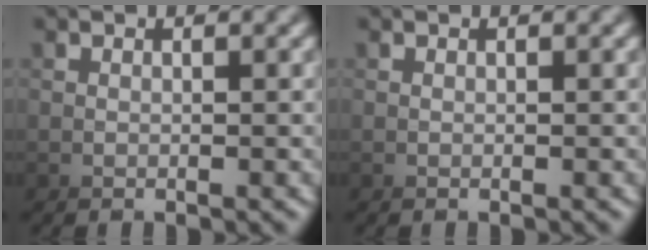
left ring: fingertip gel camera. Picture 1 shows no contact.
{"total": 0.0}